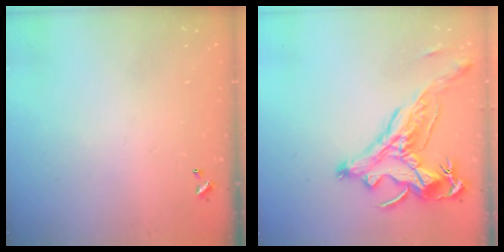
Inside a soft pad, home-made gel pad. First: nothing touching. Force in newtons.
{"total": 2.9, "press": 2.5, "slide": 1.3}